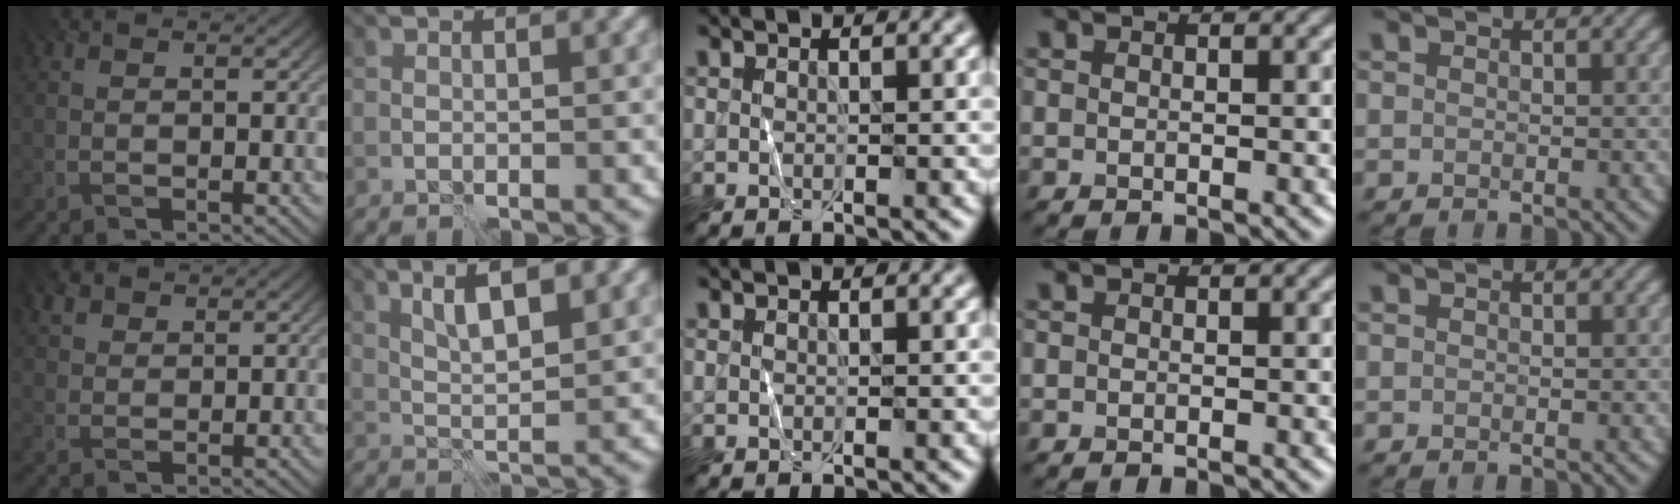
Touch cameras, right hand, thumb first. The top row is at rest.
{"thumb": {"total": 2.6, "force": [1.9, 1.4, 0.9], "torque": [-0.026, 0.003, 0.038]}, "index": {"total": 4.2, "force": [2.1, 1.0, 3.5], "torque": [-0.072, 0.001, 0.042]}}